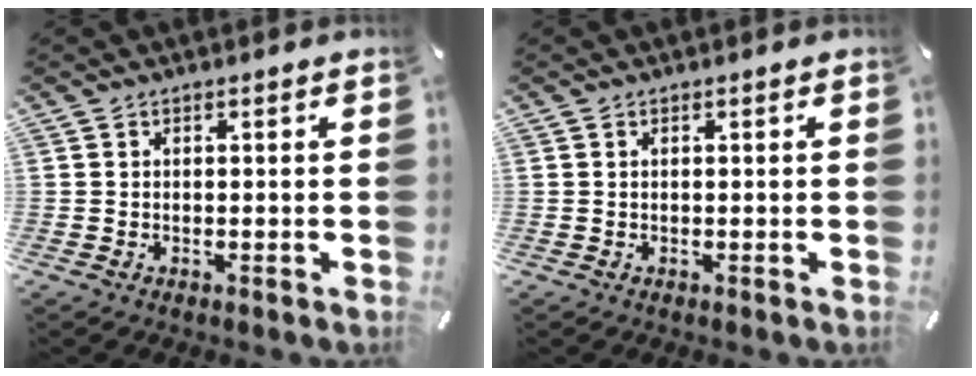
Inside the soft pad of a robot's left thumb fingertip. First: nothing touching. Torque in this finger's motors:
{"motor_torque": [0.12, -0.07, -0.03, -0.07, 0.00]}